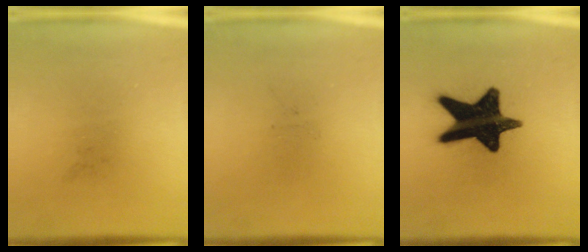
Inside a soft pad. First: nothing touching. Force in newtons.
{"total": 0.0}
{"total": 17.9}